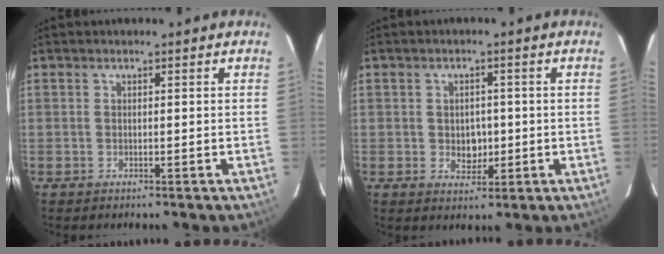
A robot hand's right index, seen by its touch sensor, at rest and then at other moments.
{"total": 4.0, "force": [-0.4, 3.2, 2.3], "torque": [-0.039, 0.002, -0.002]}